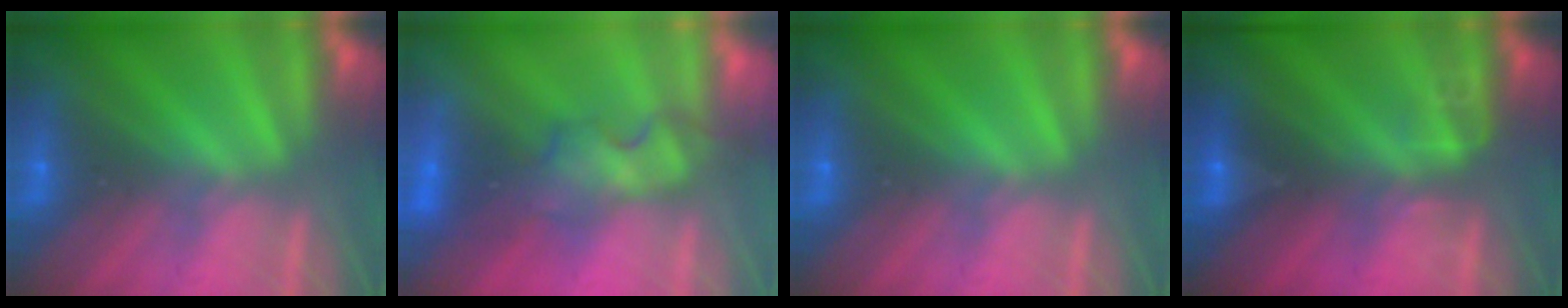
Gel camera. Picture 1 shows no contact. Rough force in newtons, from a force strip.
{"total": 3.9}
{"total": 0.0}
{"total": 2.8}